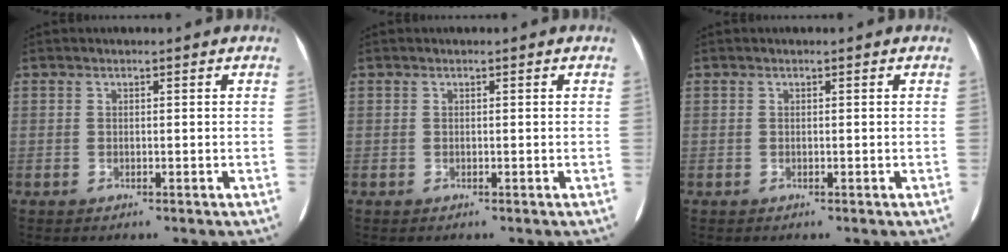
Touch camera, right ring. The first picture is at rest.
{"total": 0.0}
{"total": 0.0}